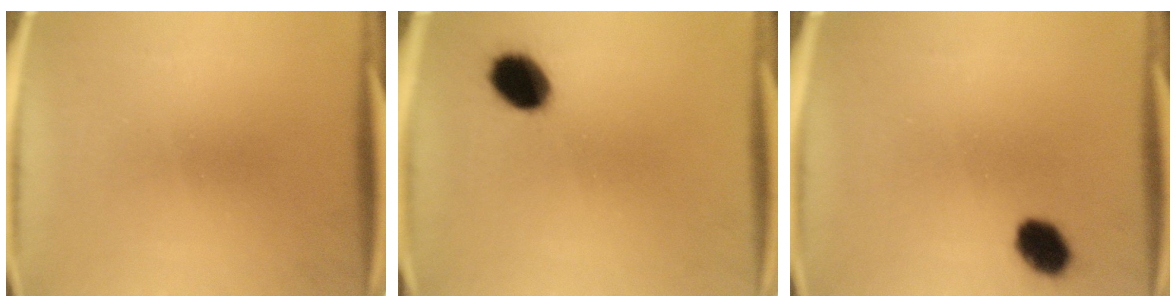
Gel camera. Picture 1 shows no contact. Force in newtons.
{"total": 8.8}
{"total": 6.1}